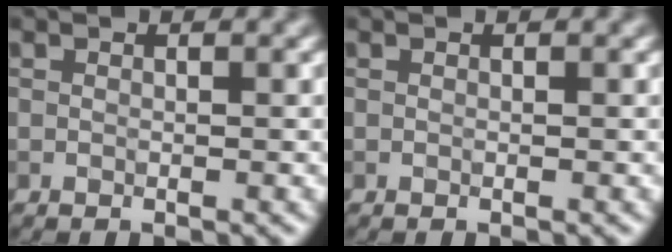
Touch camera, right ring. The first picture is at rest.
{"total": 0.0}